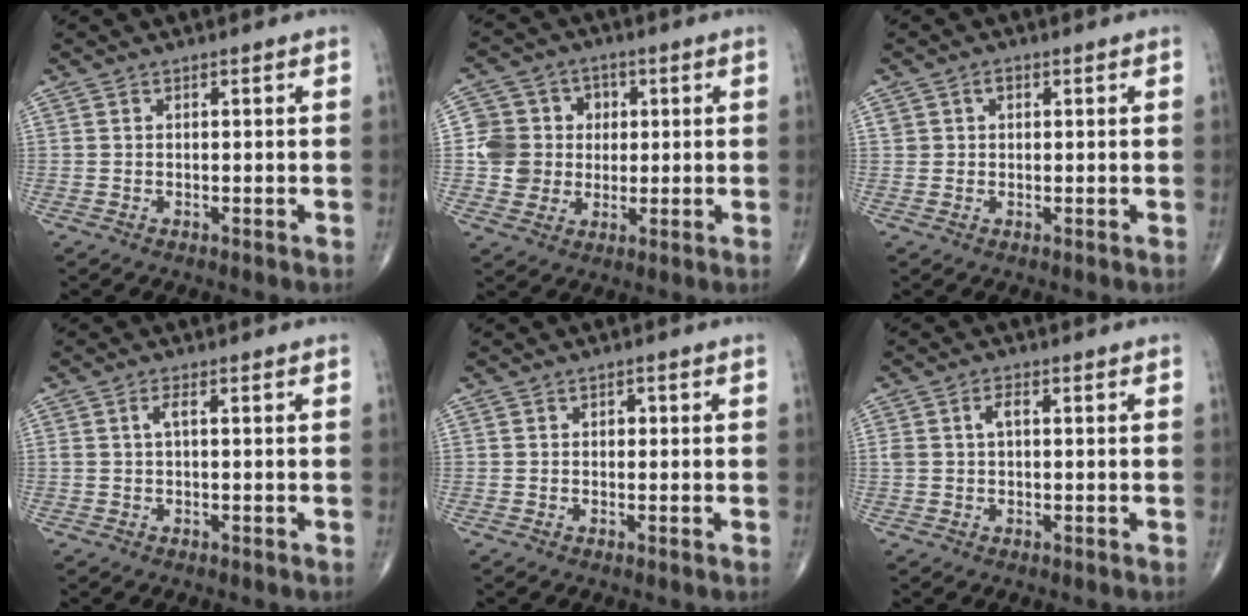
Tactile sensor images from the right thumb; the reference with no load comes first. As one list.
[{"total": 9.6, "force": [0.6, 9.1, 3.1], "torque": [-0.023, 0.014, 0.009]}, {"total": 1.7, "force": [0.6, 1.3, 0.9], "torque": [-0.006, 0.001, 0.009]}, {"total": 1.5, "force": [0.2, 0.3, 1.4], "torque": [-0.036, 0.006, 0.005]}, {"total": 1.0, "force": [0.1, 0.7, 0.6], "torque": [-0.002, 0.003, -0.002]}, {"total": 2.8, "force": [0.5, 1.4, 2.3], "torque": [-0.052, 0.011, 0.011]}]